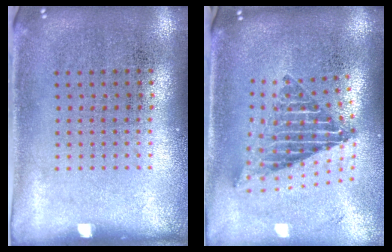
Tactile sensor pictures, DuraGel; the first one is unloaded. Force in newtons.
{"total": 2.3, "press": 1.6, "slide": 1.7}